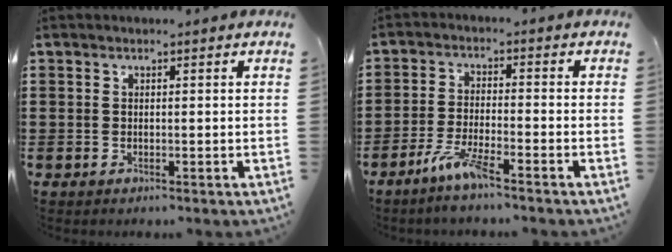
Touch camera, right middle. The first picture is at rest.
{"total": 5.4, "force": [-3.9, 0.3, 3.7], "torque": [-0.086, -0.010, -0.073]}